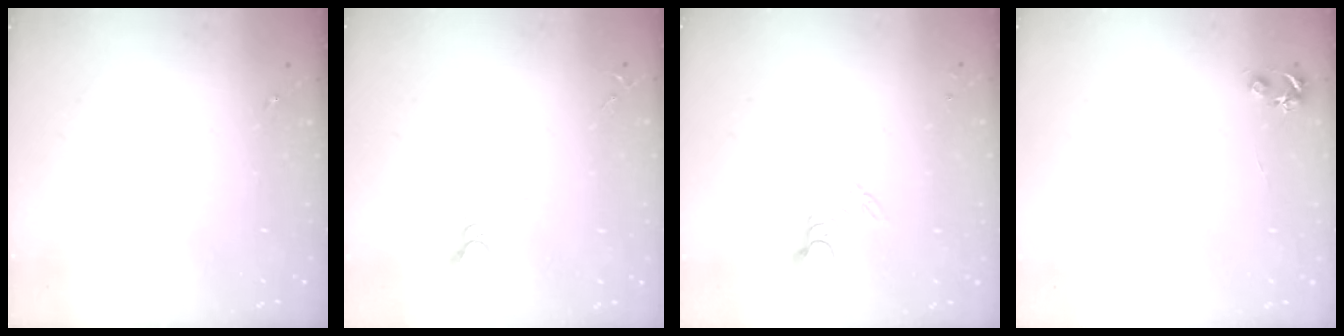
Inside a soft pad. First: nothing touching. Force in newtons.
{"total": 3.6, "press": 3.6, "slide": 0.4}
{"total": 5.6, "press": 5.6, "slide": 0.5}
{"total": 4.7, "press": 4.7, "slide": 0.6}